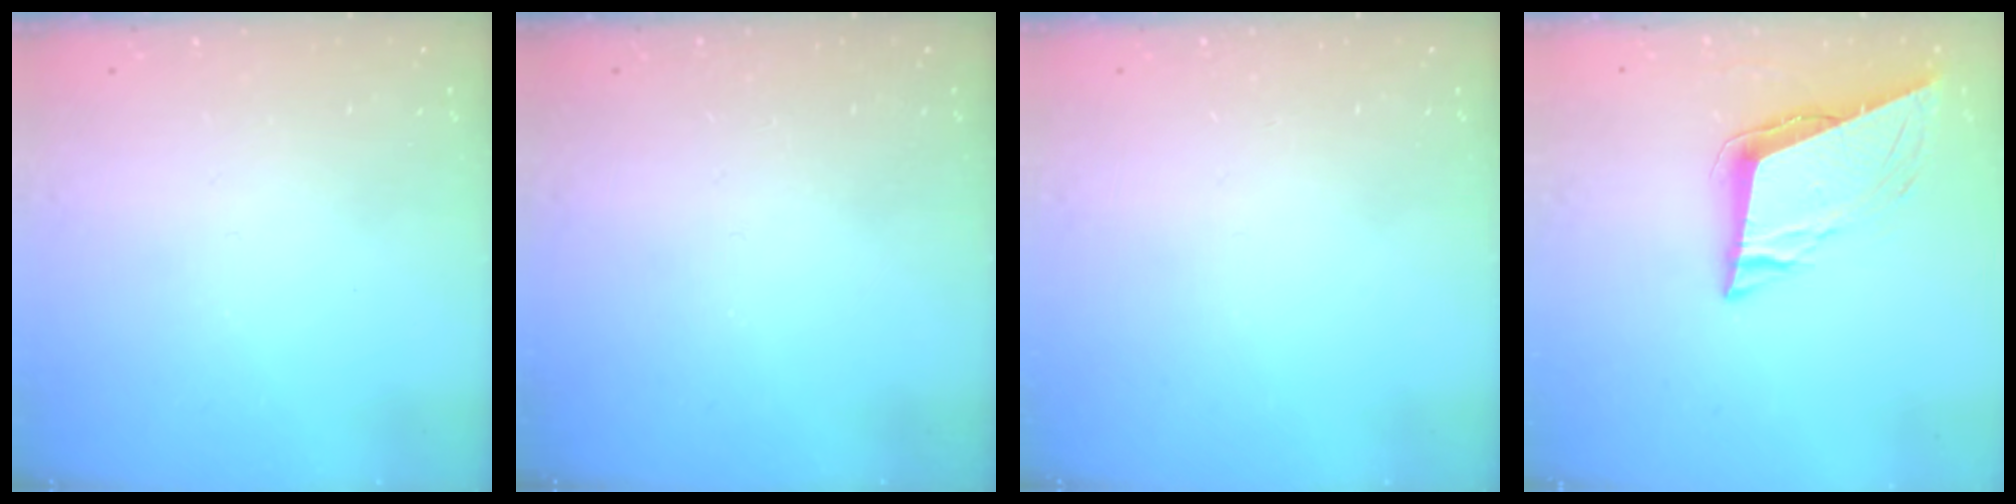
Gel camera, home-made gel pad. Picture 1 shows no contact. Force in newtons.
{"total": 0.0}
{"total": 0.0}
{"total": 8.6, "press": 8.4, "slide": 1.9}